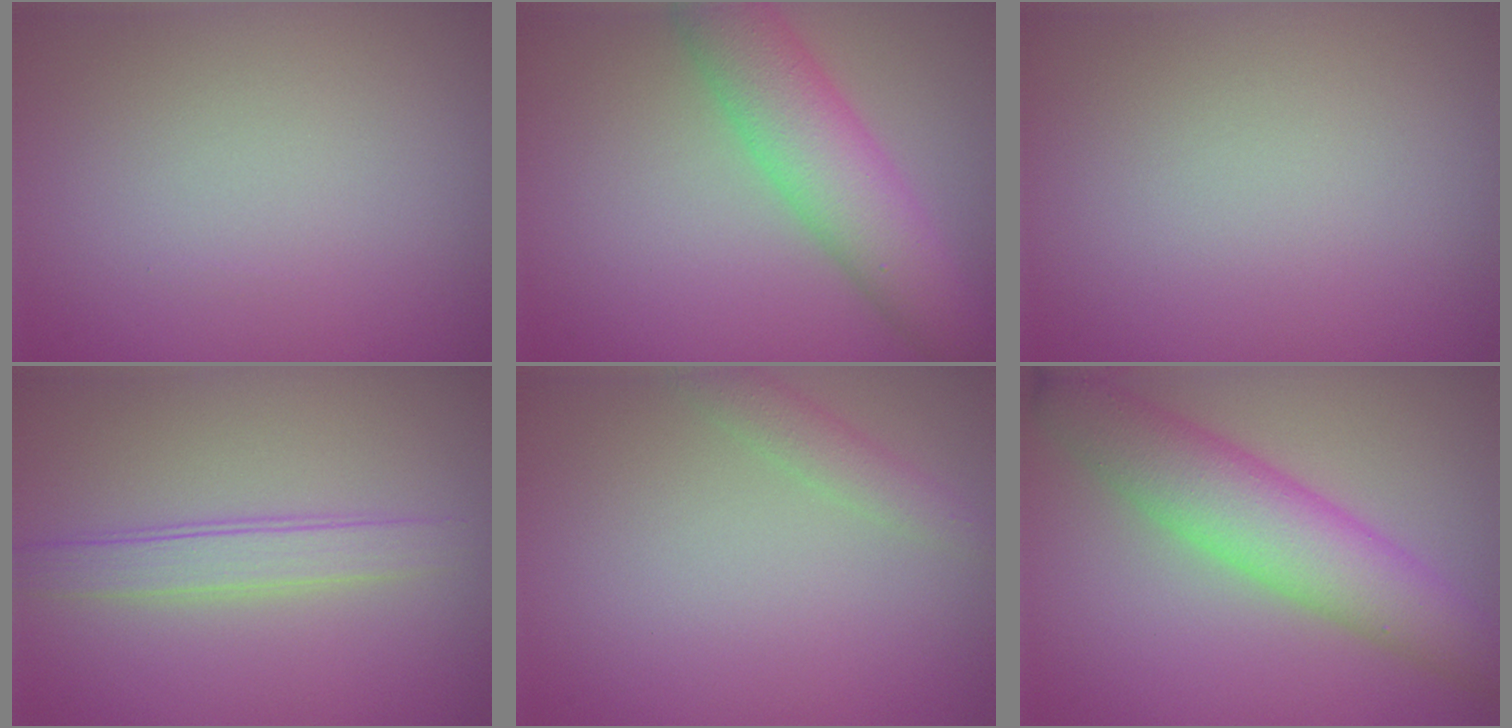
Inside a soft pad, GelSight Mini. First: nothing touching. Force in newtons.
{"total": 6.7, "press": 6.7, "slide": 0.4}
{"total": 0.0}
{"total": 2.5, "press": 2.5, "slide": 0.2}
{"total": 1.8, "press": 1.8, "slide": 0.1}
{"total": 6.5, "press": 6.5, "slide": 0.1}